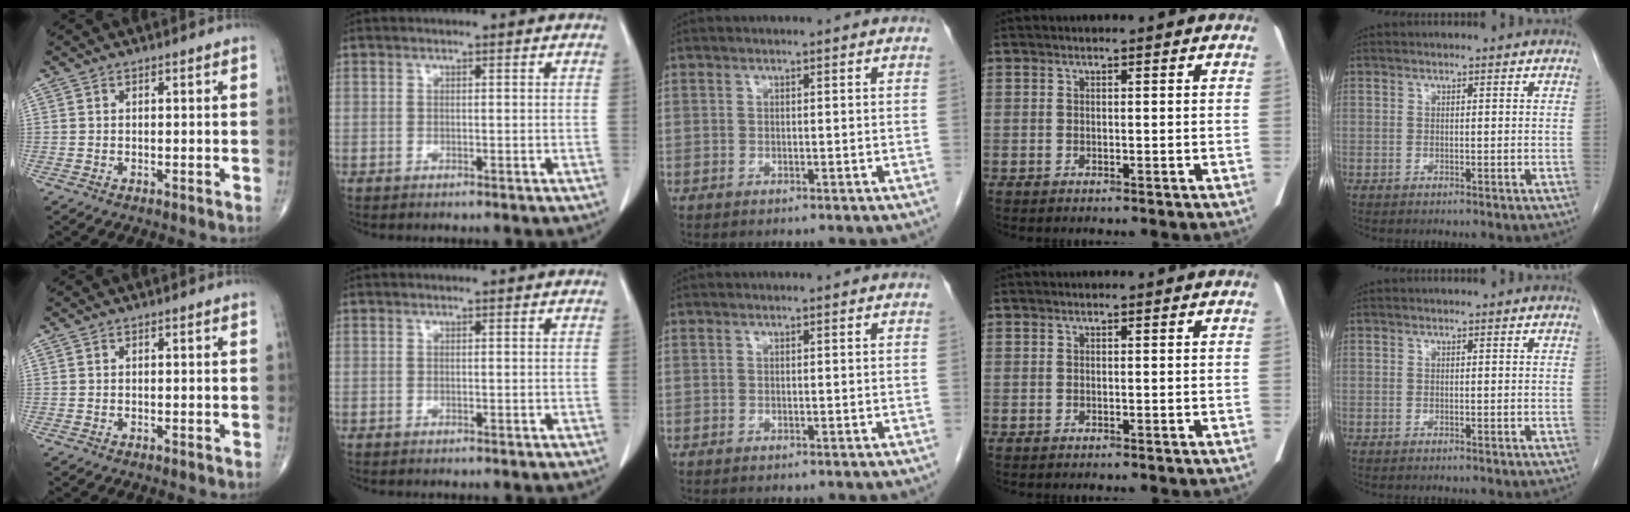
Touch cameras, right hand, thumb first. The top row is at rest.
{}